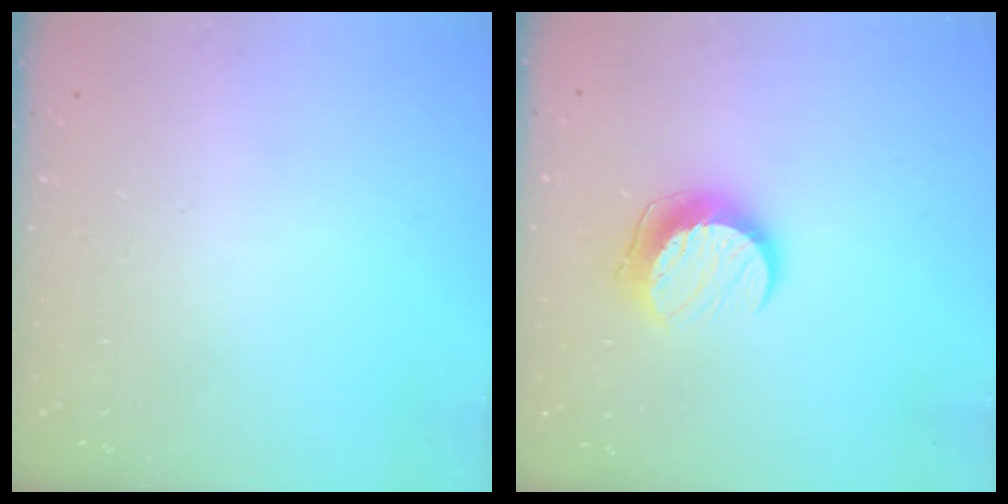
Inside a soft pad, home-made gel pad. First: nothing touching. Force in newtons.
{"total": 10.4, "press": 10.4, "slide": 0.2}